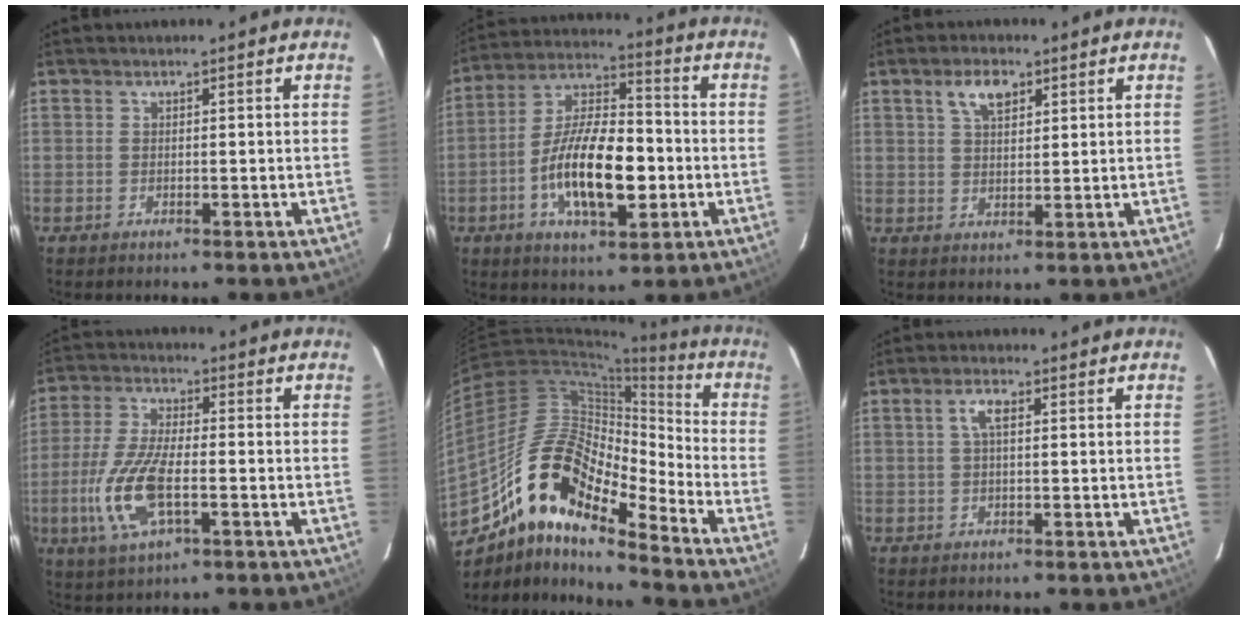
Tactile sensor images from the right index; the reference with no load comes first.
{"total": 16.4, "force": [-3.9, 6.7, 14.5], "torque": [-0.274, 0.005, -0.069]}
{"total": 5.0, "force": [2.7, 2.5, 3.4], "torque": [-0.060, 0.011, 0.049]}
{"total": 12.6, "force": [-3.5, 4.8, 11.1], "torque": [-0.244, -0.007, -0.068]}
{"total": 17.5, "force": [-12.1, 5.6, 11.4], "torque": [-0.189, 0.002, -0.242]}
{"total": 2.8, "force": [0.6, 1.0, 2.6], "torque": [-0.053, 0.008, 0.012]}